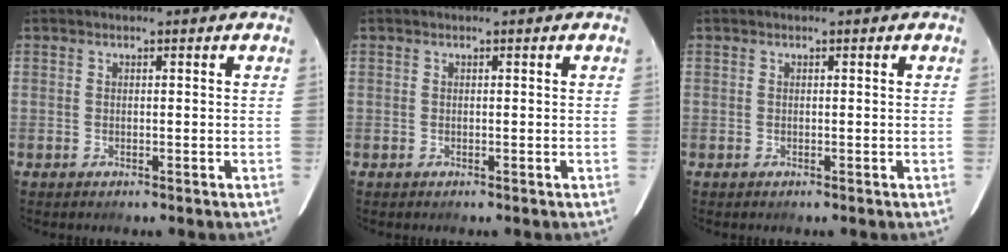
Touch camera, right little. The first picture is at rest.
{"total": 0.0}
{"total": 0.0}